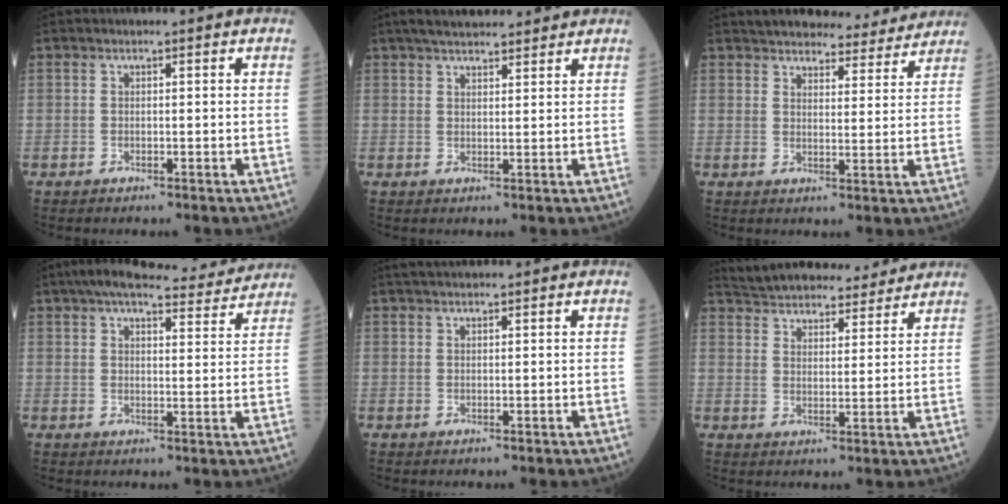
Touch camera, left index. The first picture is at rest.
{"total": 9.2, "force": [8.0, 2.0, 3.9], "torque": [-0.055, 0.028, 0.116]}
{"total": 12.8, "force": [12.0, 3.1, 3.3], "torque": [-0.020, 0.001, 0.143]}
{"total": 15.7, "force": [14.2, 3.2, 5.8], "torque": [-0.087, 0.027, 0.207]}
{"total": 3.7, "force": [3.3, 0.6, 1.6], "torque": [-0.018, 0.034, 0.052]}
{"total": 16.1, "force": [15.1, 3.6, 4.4], "torque": [-0.072, 0.020, 0.219]}